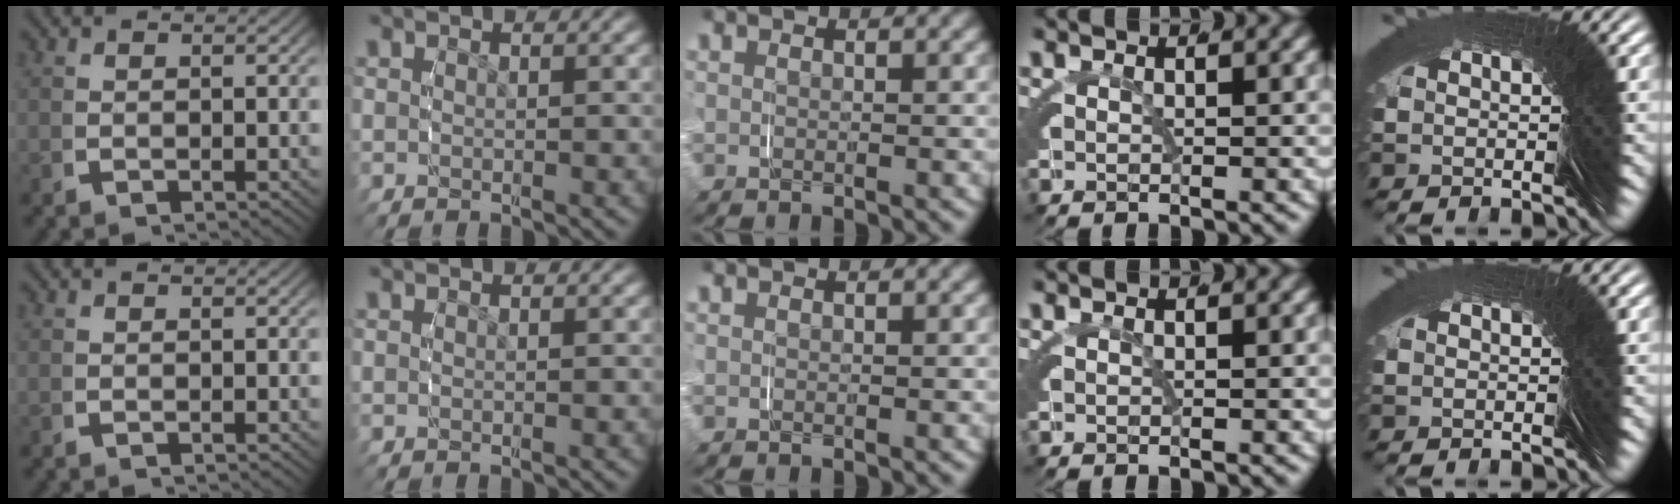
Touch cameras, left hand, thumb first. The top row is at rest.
{}